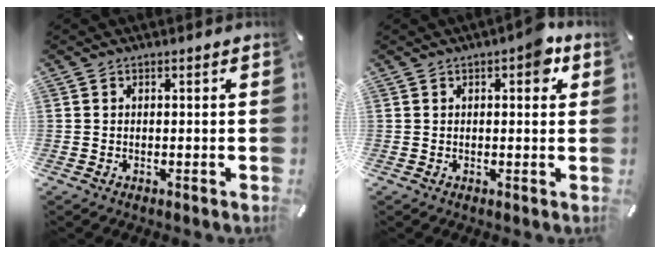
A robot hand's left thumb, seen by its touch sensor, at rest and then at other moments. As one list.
[{"total": 5.5, "force": [1.9, 2.6, 4.5], "torque": [-0.046, -0.006, 0.020]}]